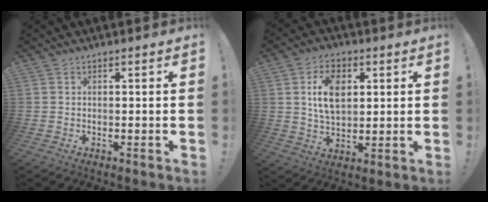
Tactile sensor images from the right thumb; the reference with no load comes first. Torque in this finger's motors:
{"motor_torque": [-0.08, 0.58, 0.24, 0.63, 0.27]}